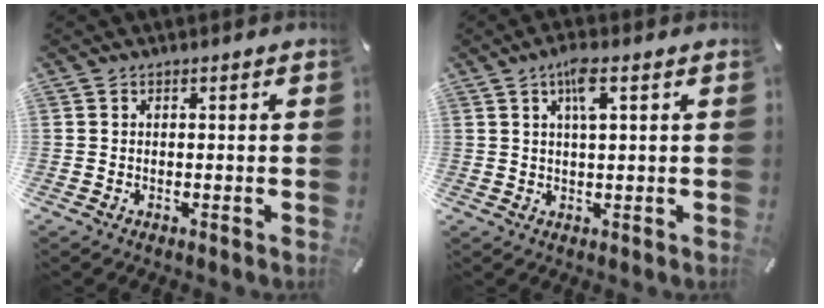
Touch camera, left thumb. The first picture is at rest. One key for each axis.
{"total": 5.0, "fx": 2.1, "fy": 1.0, "fz": 4.4, "tx": -0.093, "ty": 0.004, "tz": 0.034}